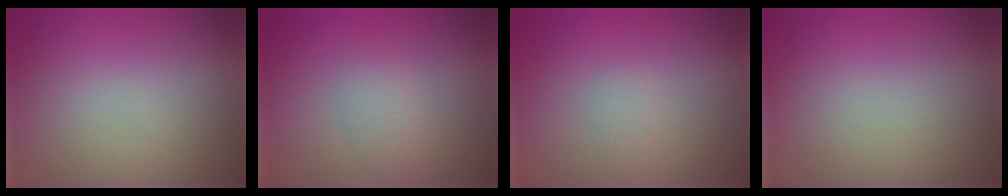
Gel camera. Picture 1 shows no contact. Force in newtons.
{"total": 1.5, "press": 1.5, "slide": 0.0}
{"total": 1.2, "press": 1.2, "slide": 0.0}
{"total": 0.0}